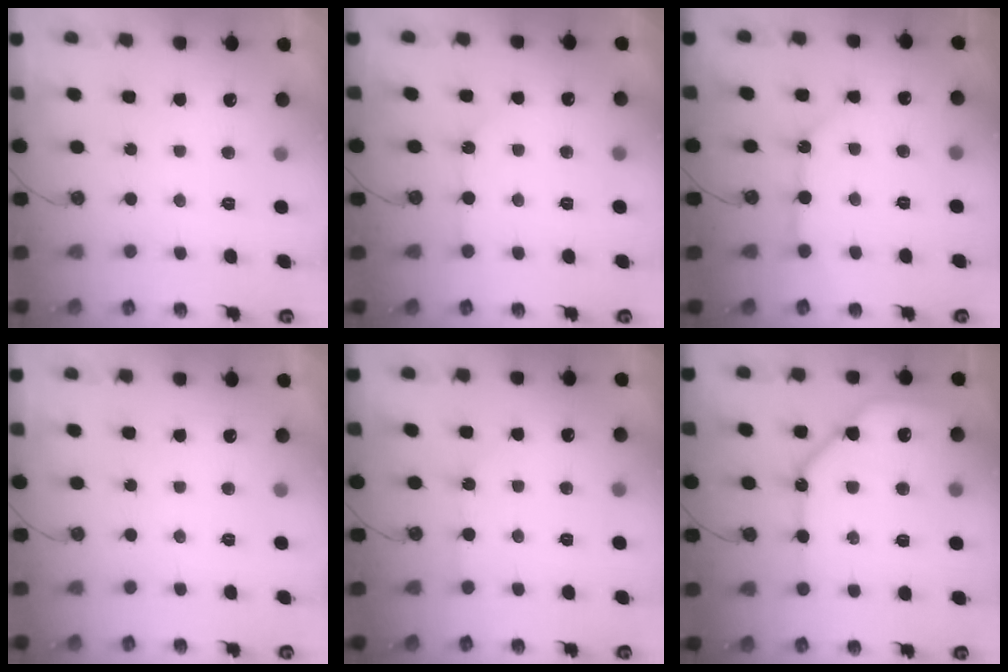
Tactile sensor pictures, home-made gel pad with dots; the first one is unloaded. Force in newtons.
{"total": 2.1, "press": 2.1, "slide": 0.4}
{"total": 7.8, "press": 7.8, "slide": 0.3}
{"total": 0.0}
{"total": 3.5, "press": 3.4, "slide": 0.5}
{"total": 14.6, "press": 14.5, "slide": 1.6}